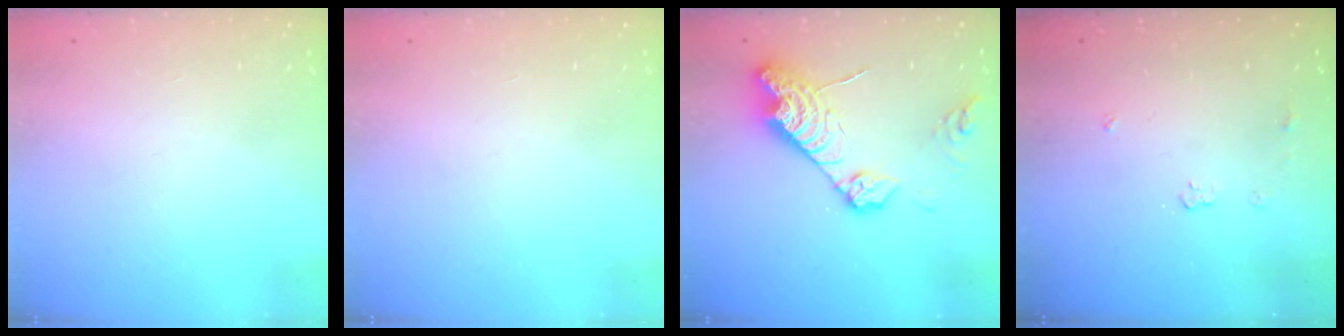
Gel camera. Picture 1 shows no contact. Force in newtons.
{"total": 0.0}
{"total": 15.4, "press": 15.3, "slide": 1.6}
{"total": 4.3, "press": 4.3, "slide": 0.1}